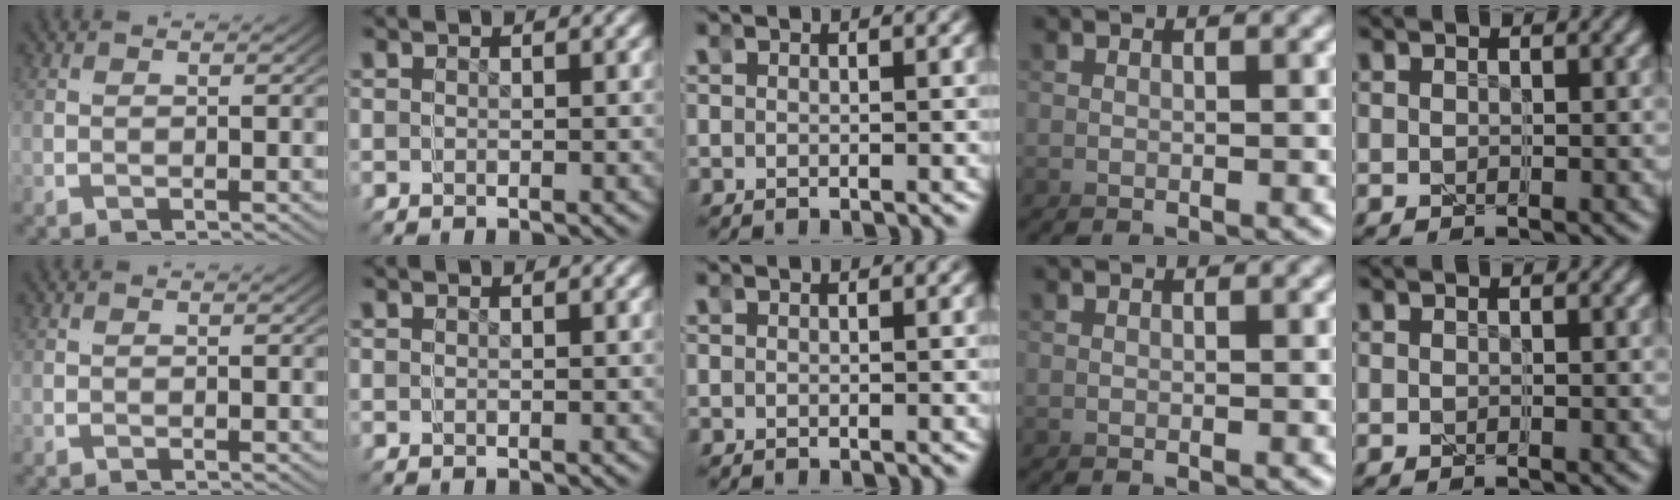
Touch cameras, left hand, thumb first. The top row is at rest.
{}